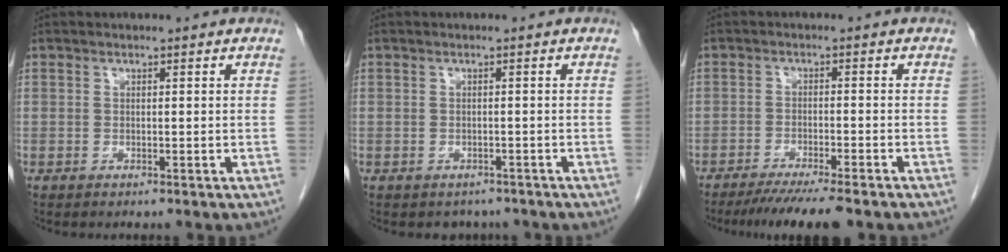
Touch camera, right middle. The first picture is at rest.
{"total": 2.6, "force": [-2.1, 1.5, 0.1], "torque": [-0.003, 0.006, -0.029]}
{"total": 8.2, "force": [-6.8, 0.0, 4.7], "torque": [-0.062, -0.018, -0.106]}